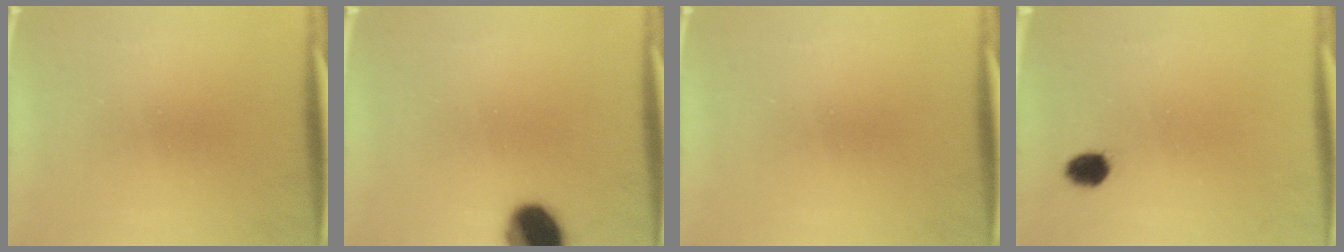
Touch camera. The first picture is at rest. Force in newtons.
{"total": 11.3}
{"total": 0.0}
{"total": 3.1}